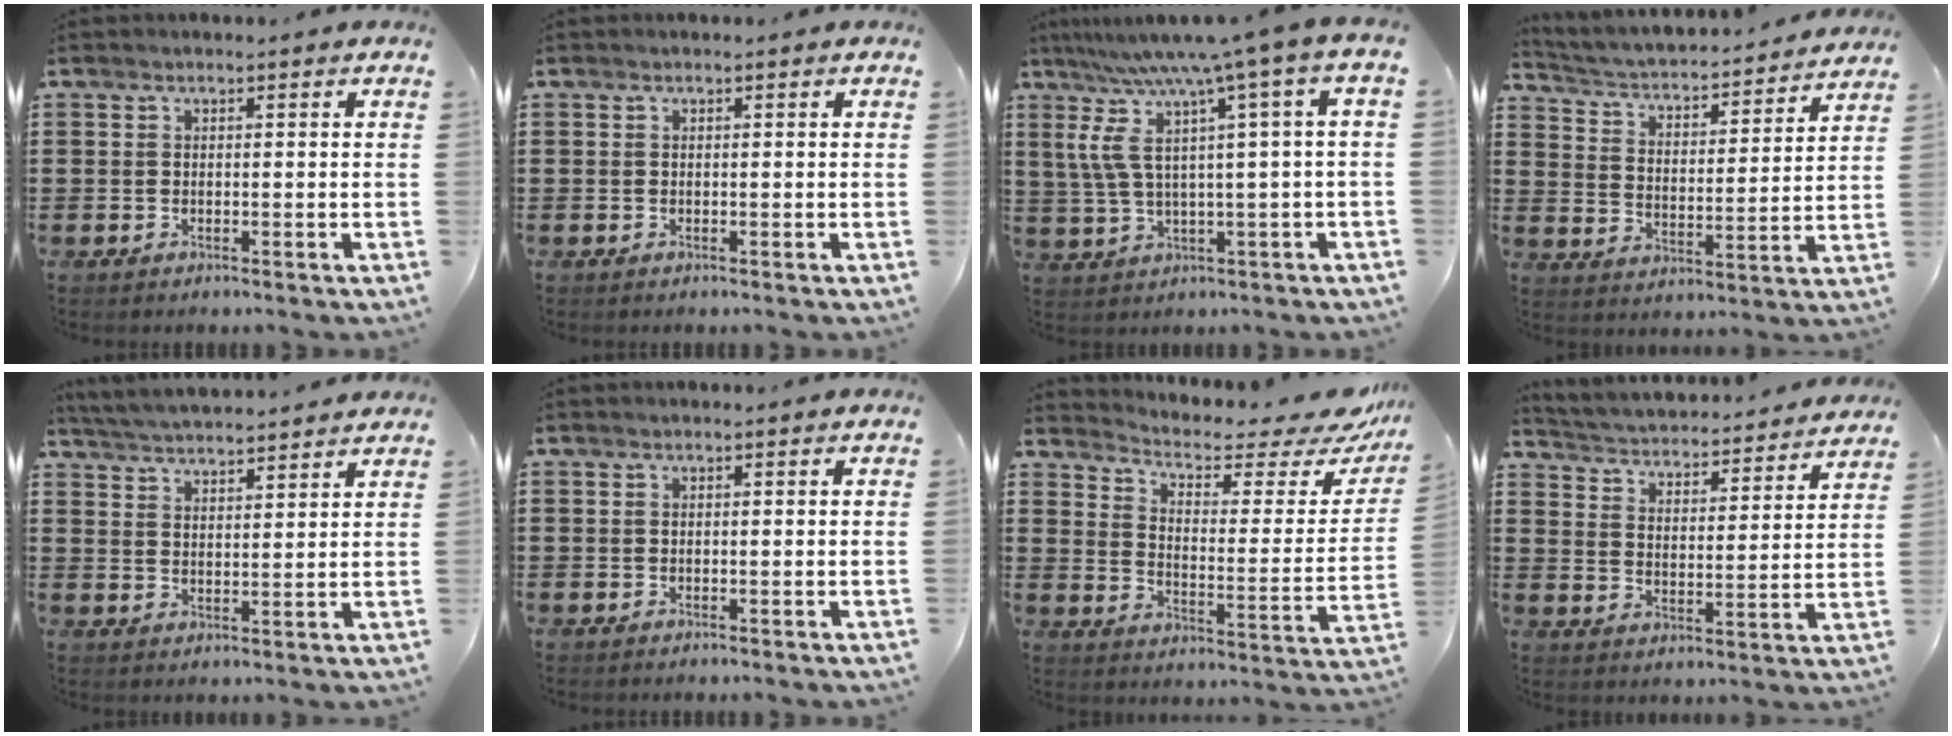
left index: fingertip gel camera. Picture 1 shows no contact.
{"total": 0.0}
{"total": 8.7, "force": [3.1, 0.3, 8.1], "torque": [-0.185, -0.031, 0.039]}
{"total": 2.7, "force": [2.5, 0.3, 0.8], "torque": [-0.033, -0.028, 0.030]}
{"total": 4.1, "force": [4.1, -0.3, 0.3], "torque": [-0.023, -0.020, 0.073]}
{"total": 0.0}
{"total": 4.5, "force": [3.5, 1.3, 2.5], "torque": [-0.052, -0.033, 0.052]}
{"total": 3.0, "force": [3.0, -0.2, -0.1], "torque": [-0.020, -0.033, 0.041]}